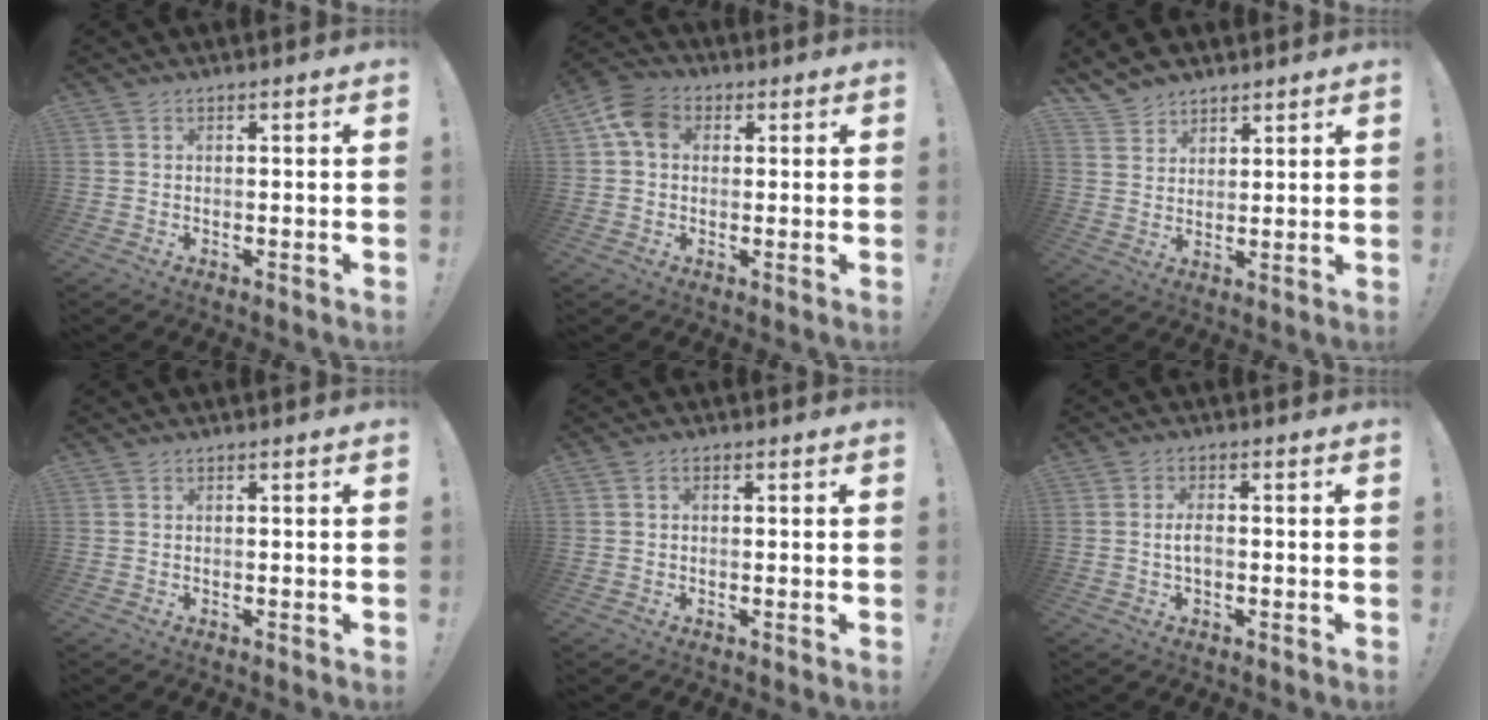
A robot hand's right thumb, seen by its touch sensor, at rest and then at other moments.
{"total": 8.5, "force": [2.4, 6.3, 5.2], "torque": [-0.093, 0.009, 0.048]}
{"total": 6.5, "force": [5.4, 3.3, 1.1], "torque": [-0.034, -0.034, 0.109]}
{"total": 0.0}
{"total": 1.1, "force": [-0.1, 0.8, 0.8], "torque": [-0.005, 0.000, -0.004]}
{"total": 3.3, "force": [-0.6, 1.4, 2.9], "torque": [-0.058, 0.005, -0.013]}